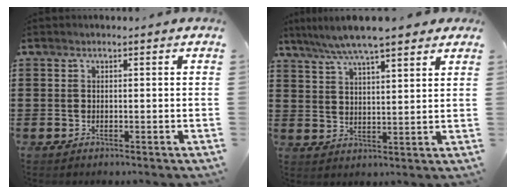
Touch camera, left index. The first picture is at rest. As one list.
[{"total": 6.9, "force": [5.8, 0.8, 3.8], "torque": [-0.090, -0.011, 0.101]}]